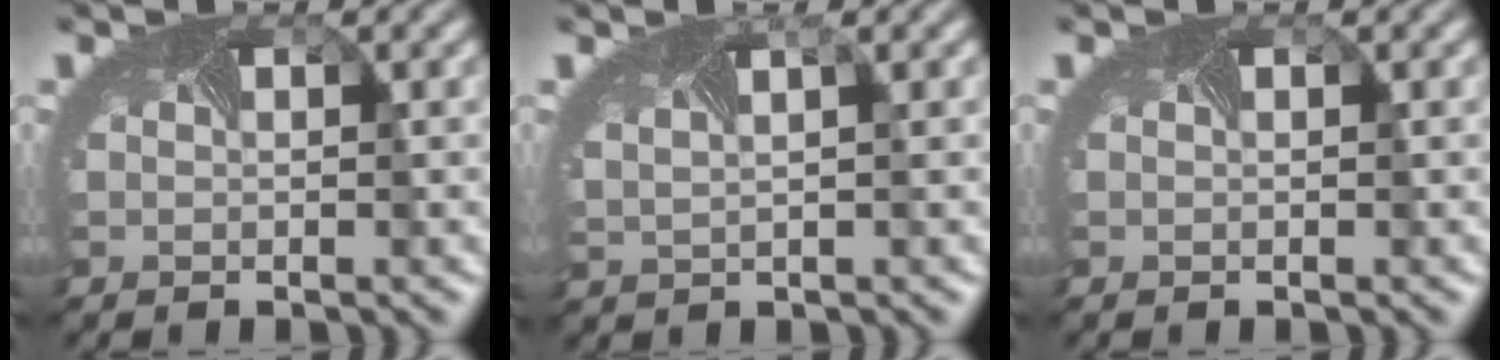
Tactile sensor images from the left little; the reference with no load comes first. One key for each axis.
{"total": 2.7, "fx": 1.9, "fy": 1.3, "fz": 1.3, "tx": -0.013, "ty": 0.016, "tz": 0.018}
{"total": 0.0}